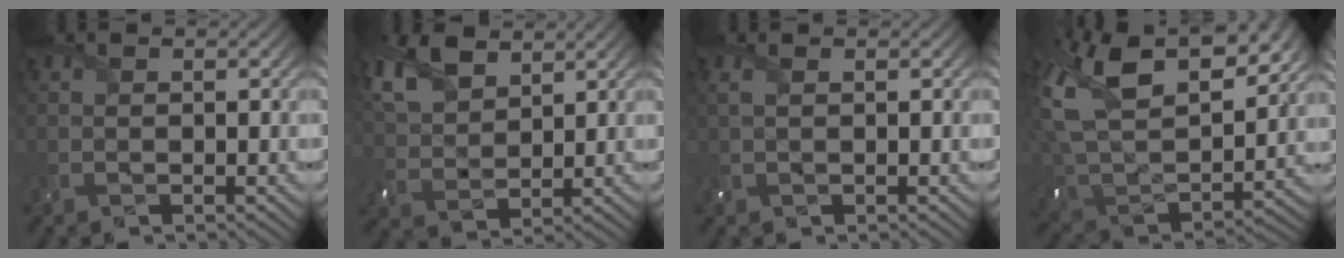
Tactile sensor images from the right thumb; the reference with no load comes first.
{"total": 8.2, "force": [5.3, 4.2, 4.5], "torque": [-0.134, 0.013, 0.110]}
{"total": 1.5, "force": [0.4, 0.7, 1.3], "torque": [-0.037, 0.004, 0.006]}
{"total": 17.1, "force": [10.4, 8.7, 10.4], "torque": [-0.249, 0.036, 0.172]}